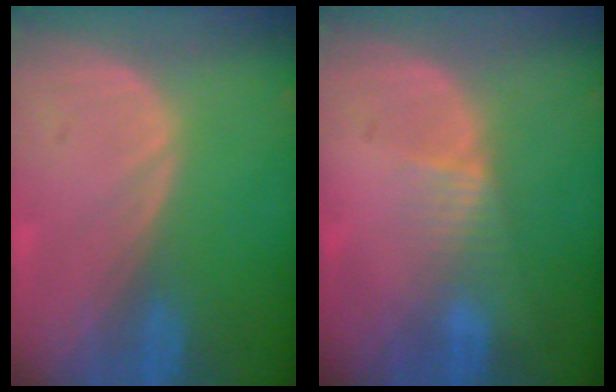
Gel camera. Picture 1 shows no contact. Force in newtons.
{"total": 2.6, "press": 2.4, "slide": 0.9}